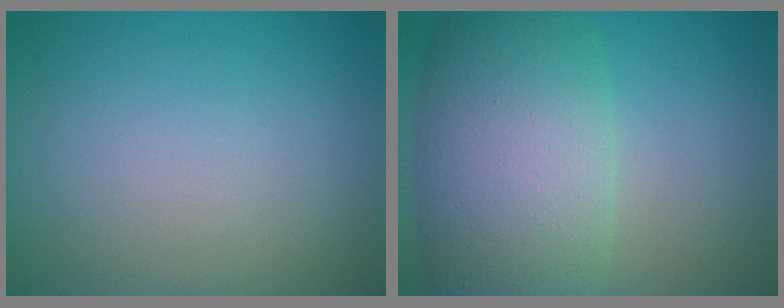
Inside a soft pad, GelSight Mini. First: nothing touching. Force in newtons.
{"total": 10.8, "press": 10.8, "slide": 0.4}